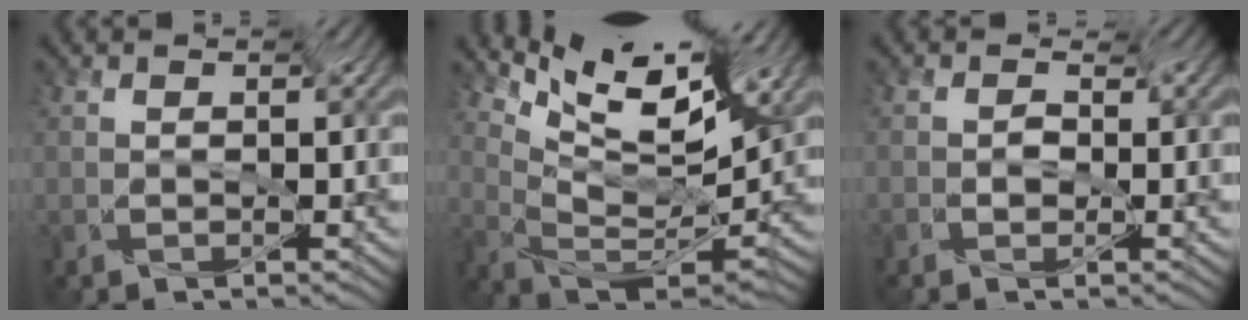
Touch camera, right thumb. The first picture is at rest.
{"total": 9.0, "force": [4.8, 0.8, 7.6], "torque": [-0.151, 0.017, 0.095]}
{"total": 1.2, "force": [-1.0, 0.5, 0.2], "torque": [-0.014, 0.002, -0.022]}